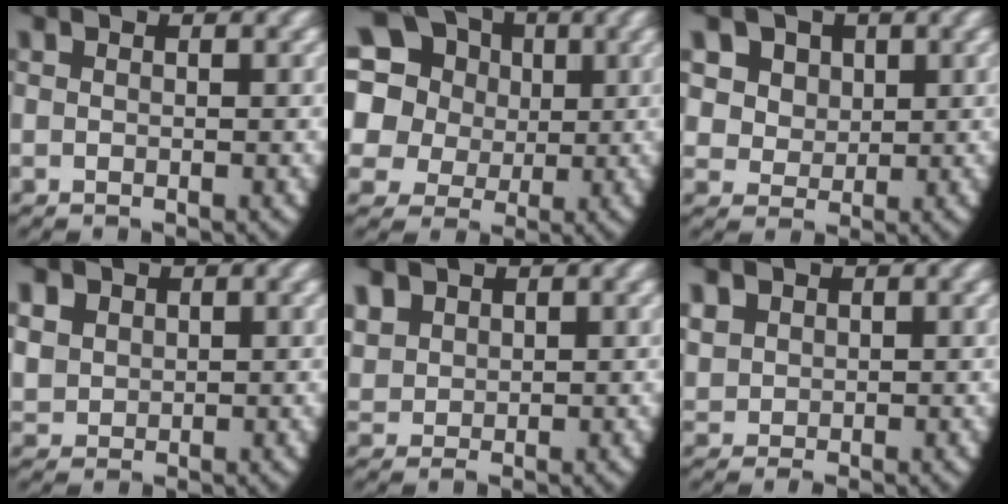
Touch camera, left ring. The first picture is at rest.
{"total": 16.6, "force": [4.3, 14.1, 7.5], "torque": [-0.180, -0.014, 0.056]}
{"total": 9.0, "force": [2.2, 7.9, 3.6], "torque": [-0.111, -0.012, 0.033]}
{"total": 3.5, "force": [1.2, 3.0, 1.4], "torque": [-0.045, -0.008, 0.034]}
{"total": 2.5, "force": [1.4, 1.9, 1.0], "torque": [-0.032, -0.008, 0.038]}
{"total": 2.5, "force": [1.1, 2.0, 1.0], "torque": [-0.037, -0.009, 0.031]}